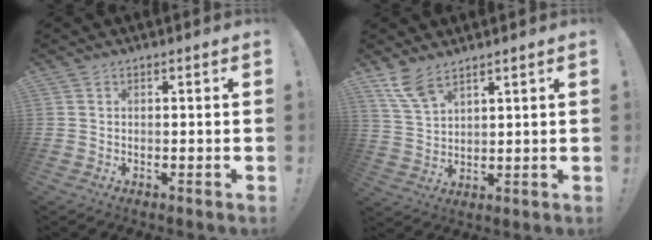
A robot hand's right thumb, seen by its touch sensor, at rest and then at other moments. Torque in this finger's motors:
{"motor_torque": [0.05, 0.06, 0.37, 0.36, 0.01]}